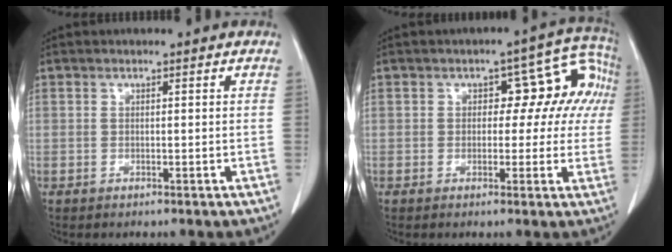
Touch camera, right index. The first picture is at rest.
{"total": 9.0, "force": [0.7, 5.6, 7.0], "torque": [-0.064, 0.051, 0.006]}